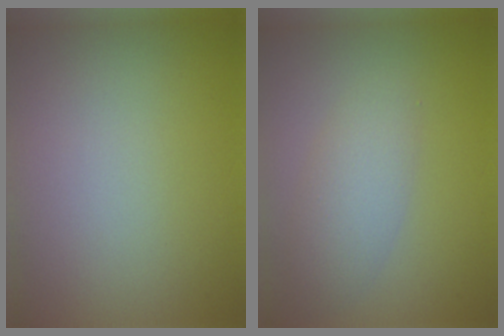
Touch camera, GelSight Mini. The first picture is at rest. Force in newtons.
{"total": 3.0, "press": 3.0, "slide": 0.1}